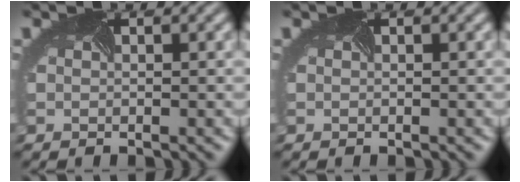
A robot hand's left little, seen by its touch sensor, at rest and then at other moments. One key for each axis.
{"total": 0.0}